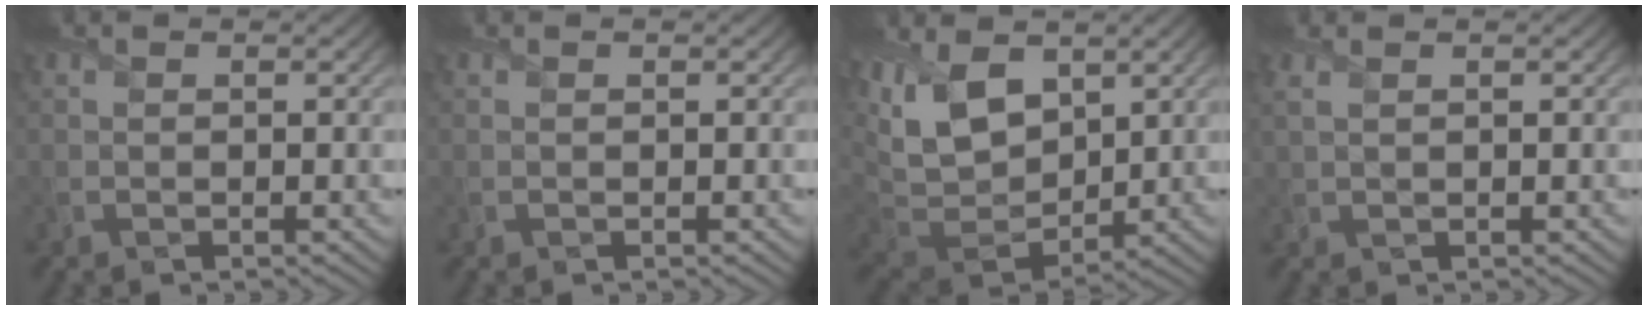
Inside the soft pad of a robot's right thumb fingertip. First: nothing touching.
{"total": 0.0}
{"total": 12.2, "force": [4.7, 7.2, 8.6], "torque": [-0.231, 0.013, 0.085]}
{"total": 1.3, "force": [0.9, 0.2, 0.9], "torque": [-0.024, 0.004, 0.021]}